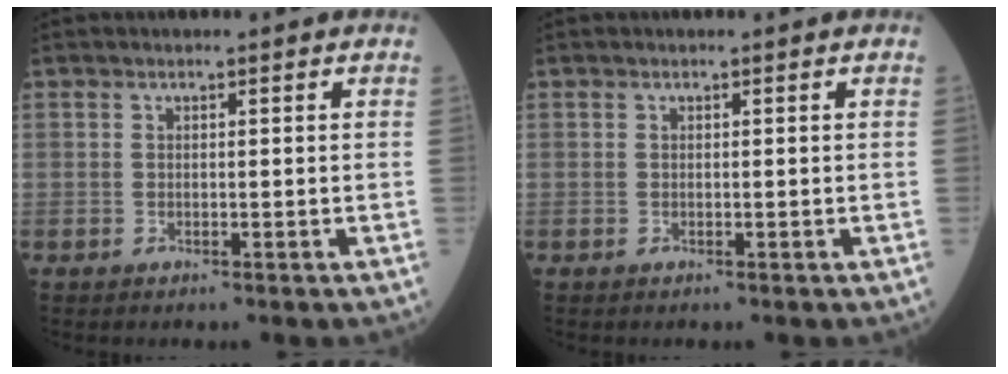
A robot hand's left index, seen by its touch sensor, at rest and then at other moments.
{"total": 0.0}